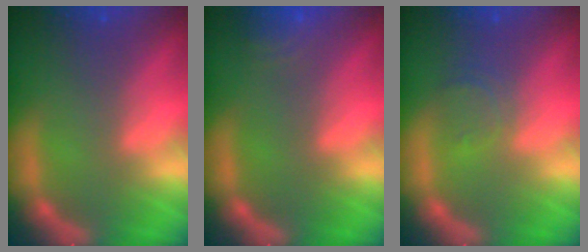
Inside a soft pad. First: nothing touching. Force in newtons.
{"total": 3.0}
{"total": 2.4}